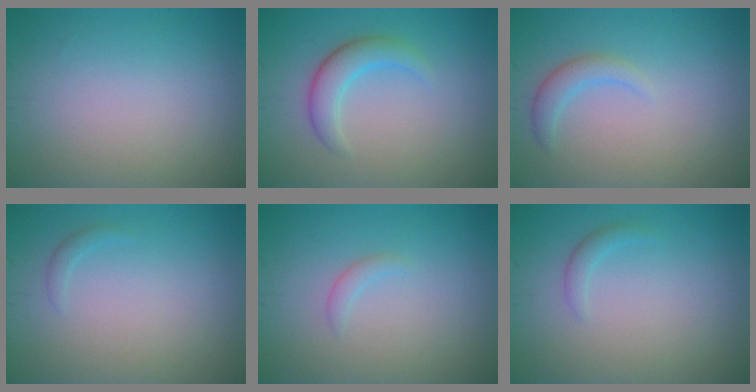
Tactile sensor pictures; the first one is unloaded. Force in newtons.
{"total": 3.0, "press": 3.0, "slide": 0.1}
{"total": 1.9, "press": 1.9, "slide": 0.1}
{"total": 0.7, "press": 0.7, "slide": 0.1}
{"total": 0.9, "press": 0.9, "slide": 0.1}
{"total": 1.0, "press": 1.0, "slide": 0.0}